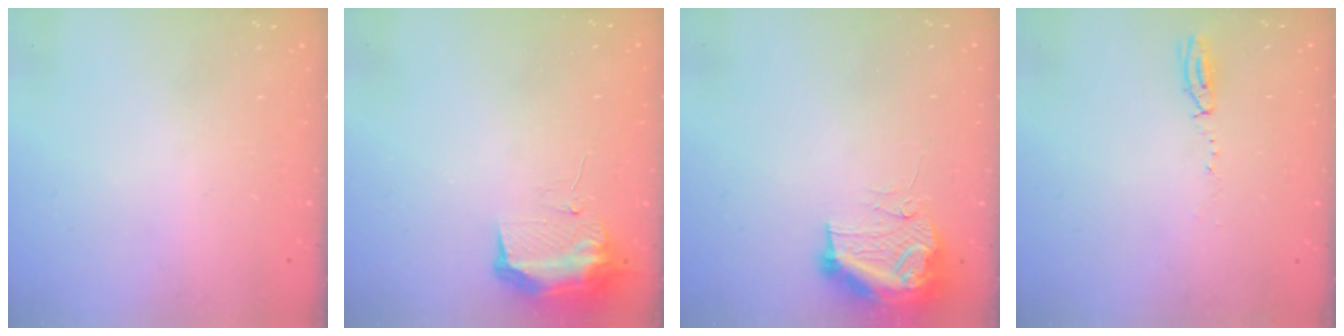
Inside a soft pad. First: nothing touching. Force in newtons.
{"total": 9.6, "press": 9.6, "slide": 0.3}
{"total": 10.8, "press": 10.7, "slide": 1.2}
{"total": 3.8, "press": 3.7, "slide": 0.9}